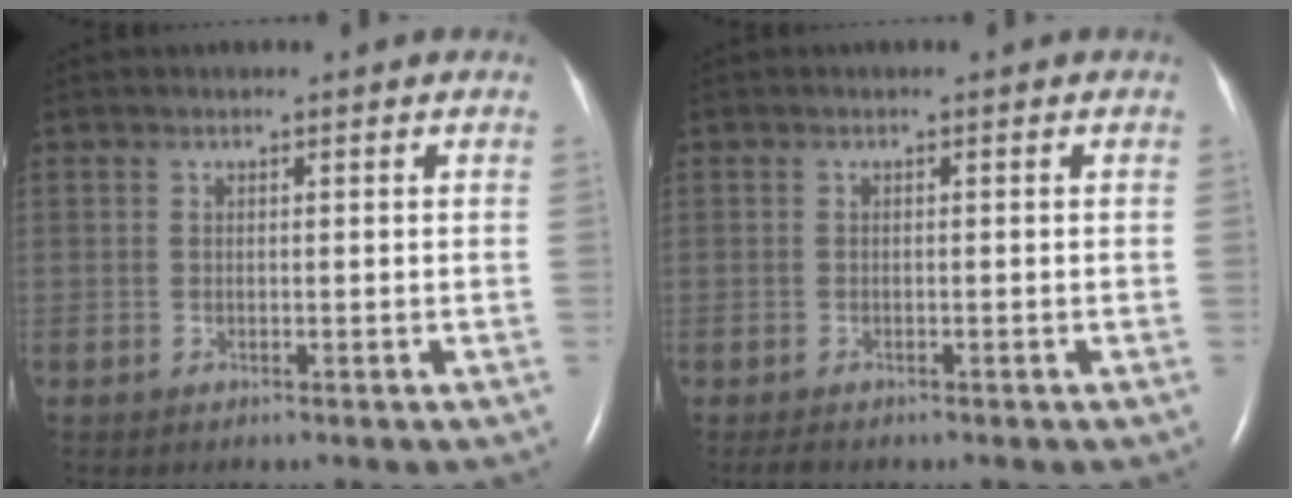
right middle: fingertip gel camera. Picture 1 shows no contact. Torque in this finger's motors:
{"motor_torque": [0.03, -0.03, -0.02, 0.00]}